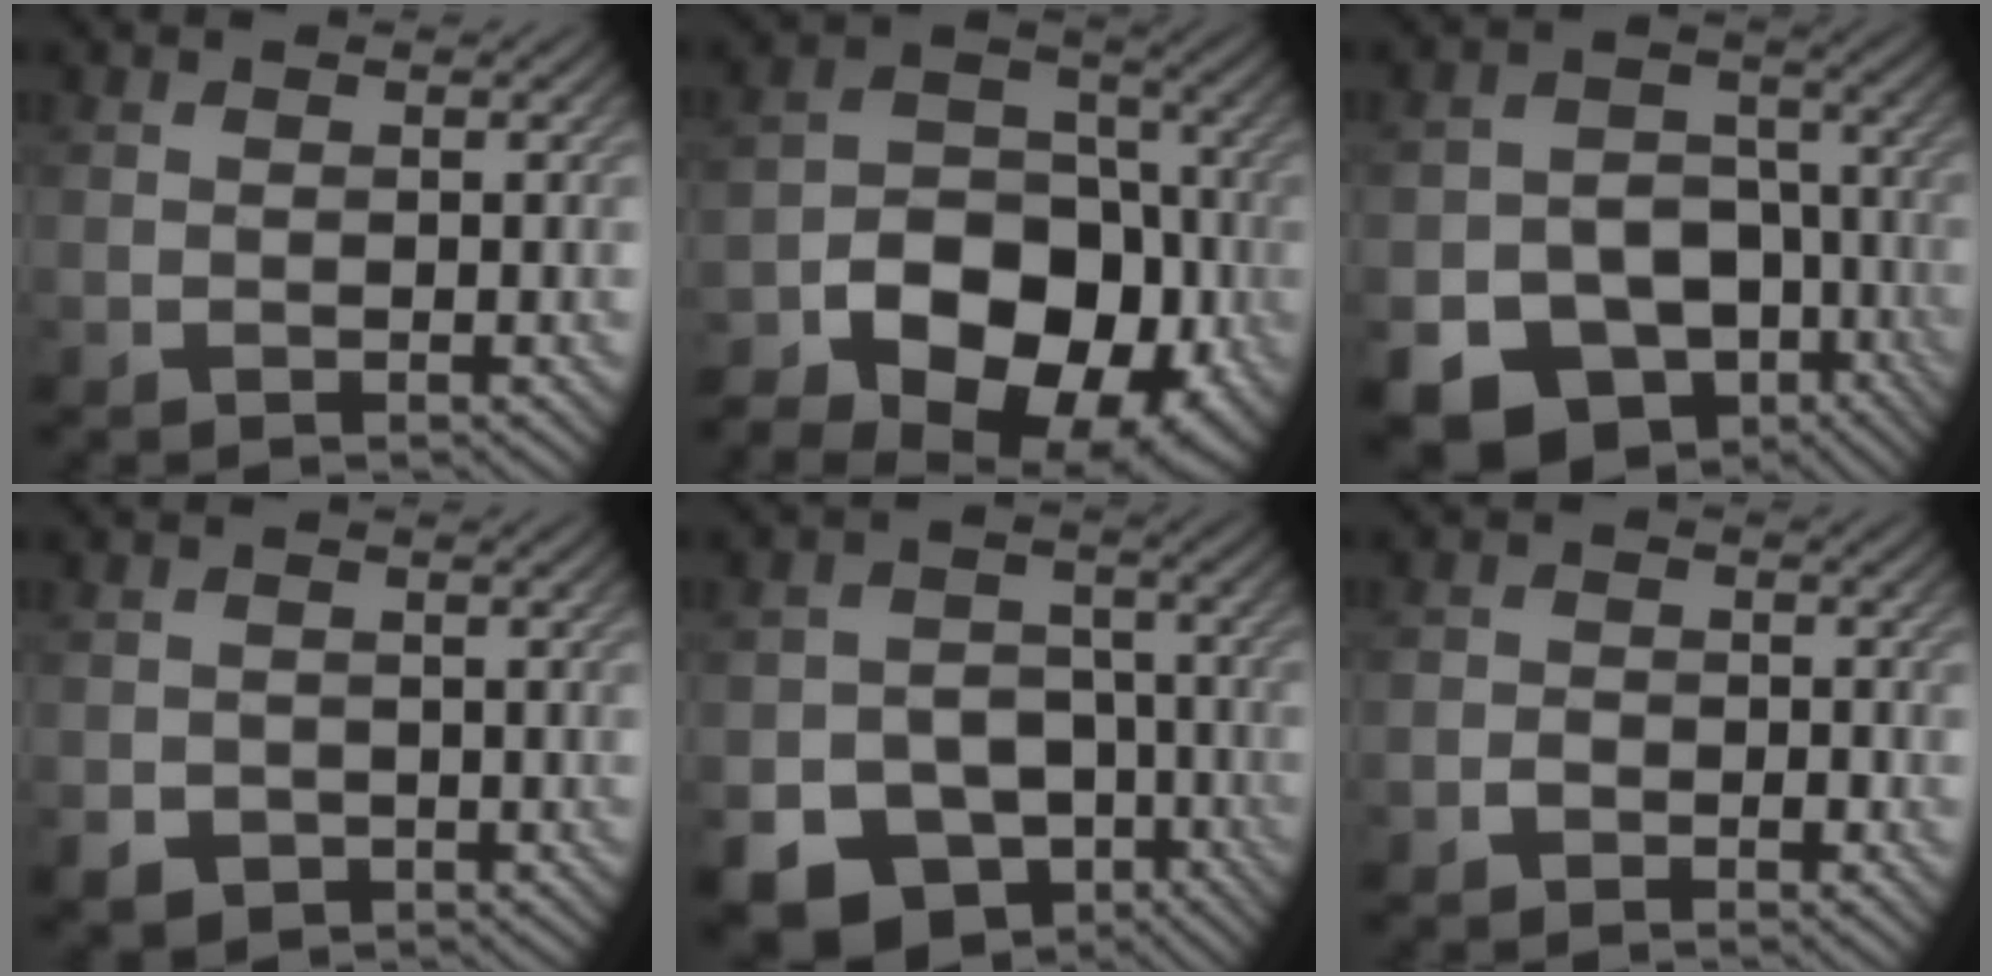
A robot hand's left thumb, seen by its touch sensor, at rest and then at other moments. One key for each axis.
{"total": 17.0, "fx": -8.1, "fy": 11.9, "fz": 9.0, "tx": -0.157, "ty": -0.028, "tz": -0.128}
{"total": 16.3, "fx": -9.3, "fy": 11.9, "fz": 6.2, "tx": -0.125, "ty": -0.049, "tz": -0.138}
{"total": 3.6, "fx": -1.6, "fy": 3.0, "fz": 1.1, "tx": -0.022, "ty": -0.013, "tz": -0.027}
{"total": 14.9, "fx": -8.6, "fy": 10.9, "fz": 5.2, "tx": -0.108, "ty": -0.047, "tz": -0.134}
{"total": 2.0, "fx": -1.2, "fy": 1.4, "fz": 0.8, "tx": -0.005, "ty": 0.006, "tz": -0.030}